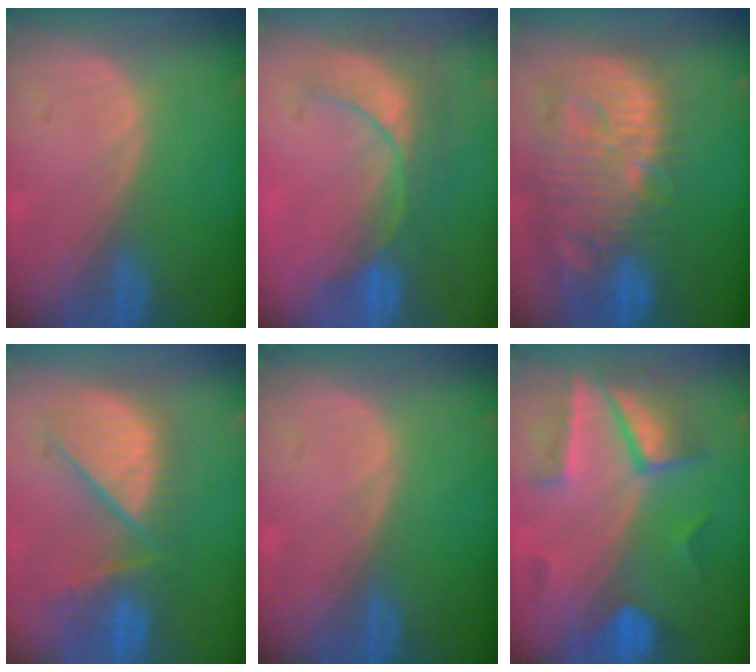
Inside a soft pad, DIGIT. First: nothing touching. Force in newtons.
{"total": 9.1, "press": 7.9, "slide": 4.5}
{"total": 14.4, "press": 12.5, "slide": 7.0}
{"total": 10.0, "press": 9.4, "slide": 3.2}
{"total": 0.0}
{"total": 8.2, "press": 7.7, "slide": 2.7}